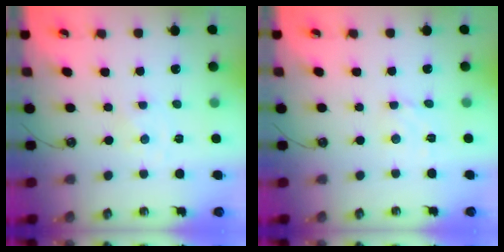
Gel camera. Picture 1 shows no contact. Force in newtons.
{"total": 3.7, "press": 3.7, "slide": 0.4}